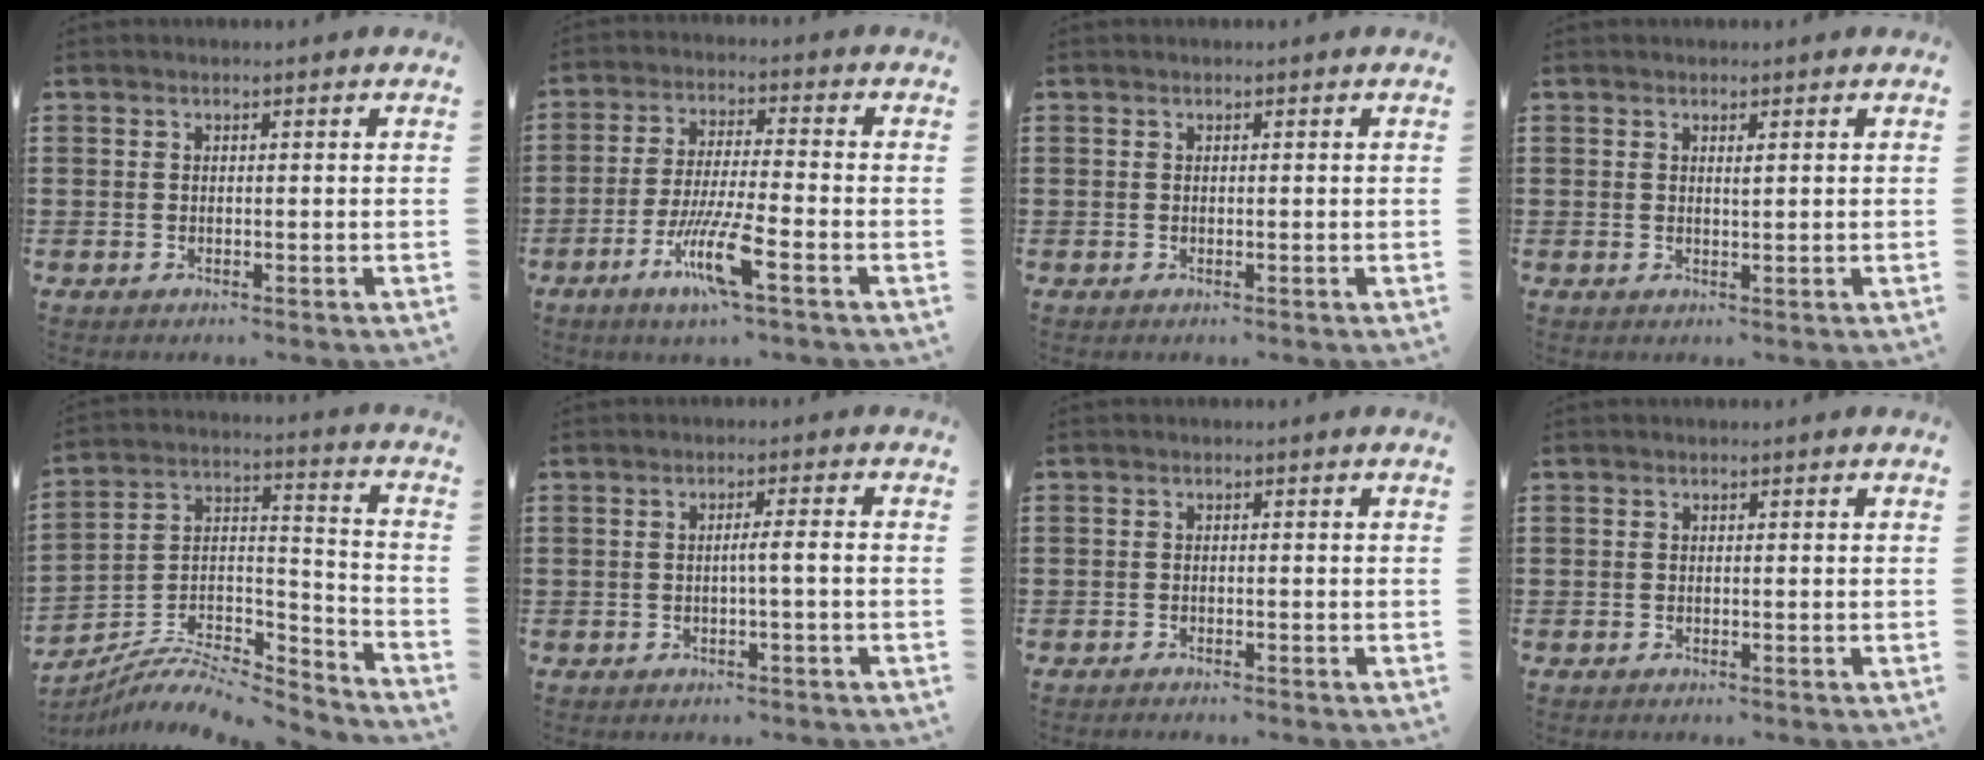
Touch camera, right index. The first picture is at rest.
{"total": 9.6, "force": [-4.8, 1.2, 8.2], "torque": [-0.169, -0.008, -0.092]}
{"total": 0.0}
{"total": 0.8, "force": [0.5, 0.1, 0.7], "torque": [-0.015, 0.000, 0.009]}
{"total": 7.2, "force": [-6.1, 2.8, 2.7], "torque": [-0.051, 0.004, -0.120]}
{"total": 2.2, "force": [-0.6, -0.3, 2.2], "torque": [-0.038, -0.004, -0.014]}
{"total": 0.8, "force": [-0.8, 0.0, 0.1], "torque": [-0.003, -0.001, -0.017]}
{"total": 0.0}